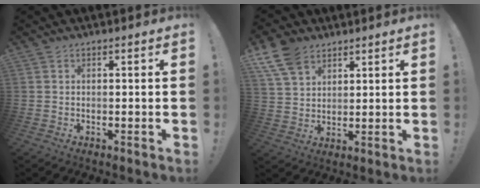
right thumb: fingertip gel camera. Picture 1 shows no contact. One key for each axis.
{"total": 10.2, "fx": 6.6, "fy": 6.3, "fz": 4.6, "tx": -0.089, "ty": -0.025, "tz": 0.131}